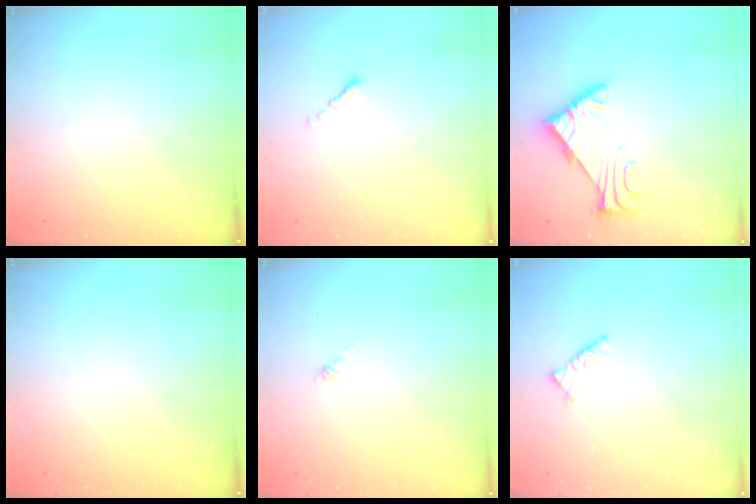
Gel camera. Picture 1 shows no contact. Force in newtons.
{"total": 0.6, "press": 0.5, "slide": 0.2}
{"total": 5.4, "press": 5.3, "slide": 1.1}
{"total": 0.0}
{"total": 0.0}
{"total": 3.0, "press": 2.9, "slide": 0.8}